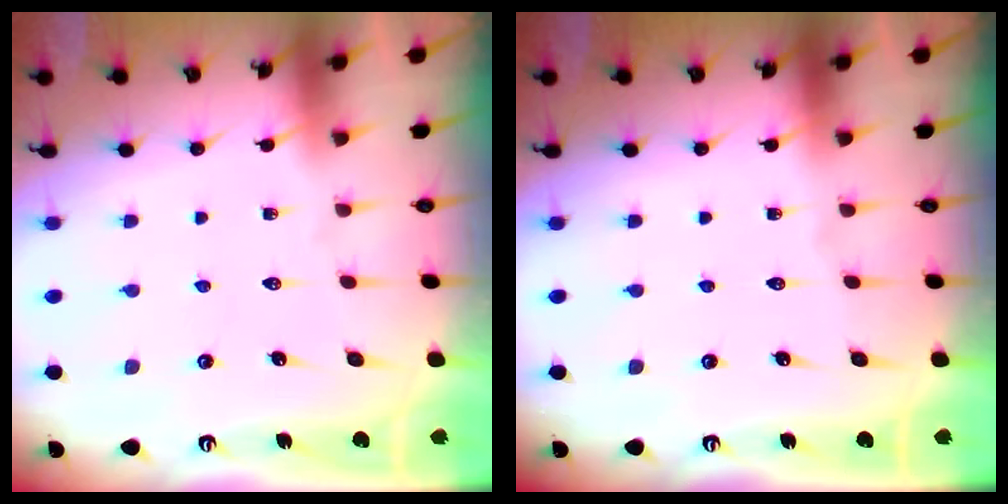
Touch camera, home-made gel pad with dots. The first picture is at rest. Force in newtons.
{"total": 0.0}